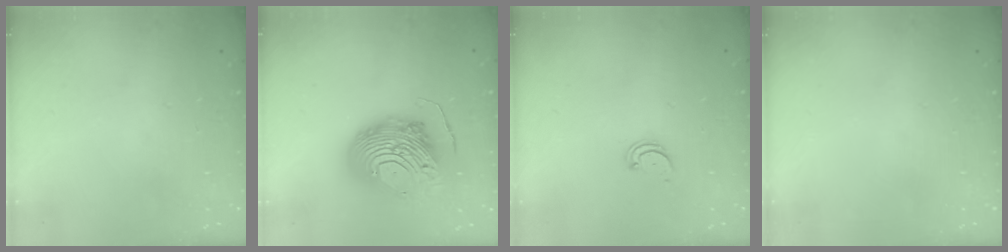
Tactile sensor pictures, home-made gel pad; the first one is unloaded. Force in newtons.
{"total": 16.1, "press": 16.0, "slide": 1.8}
{"total": 2.0, "press": 2.0, "slide": 0.2}
{"total": 0.0}